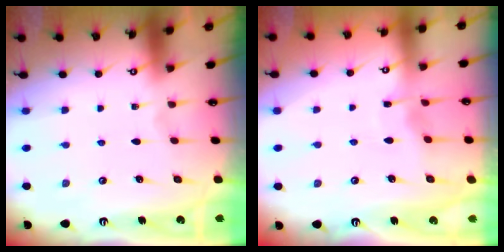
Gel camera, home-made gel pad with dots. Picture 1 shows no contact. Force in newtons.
{"total": 3.2, "press": 3.2, "slide": 0.4}